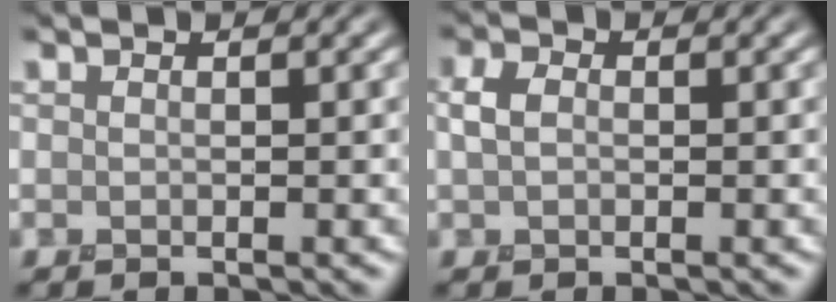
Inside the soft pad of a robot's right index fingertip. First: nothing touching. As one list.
[{"total": 1.8, "force": [0.1, 1.2, 1.3], "torque": [-0.027, 0.005, -0.003]}]